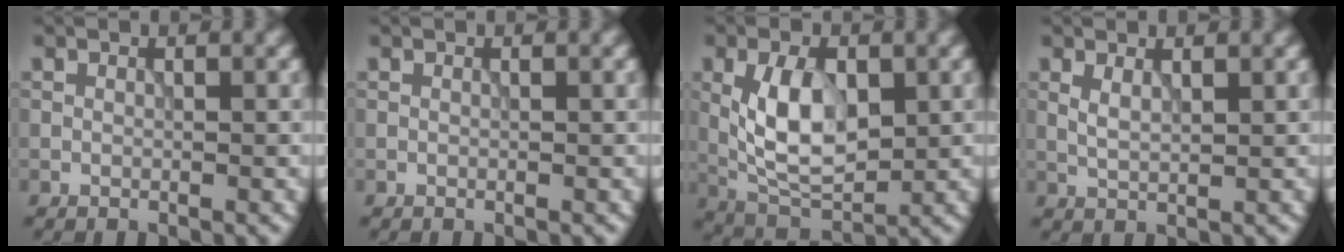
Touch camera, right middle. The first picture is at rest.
{"total": 0.0}
{"total": 6.4, "force": [0.3, 3.5, 5.4], "torque": [-0.107, -0.001, 0.007]}
{"total": 1.4, "force": [0.6, 0.5, 1.1], "torque": [-0.029, -0.003, 0.013]}